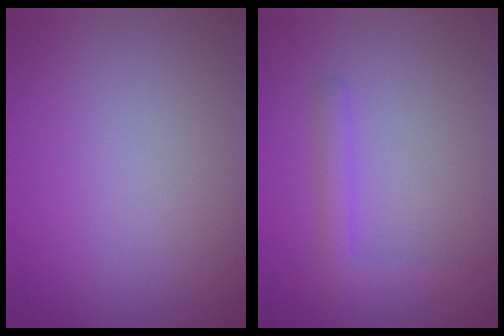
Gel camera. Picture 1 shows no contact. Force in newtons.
{"total": 1.9, "press": 1.9, "slide": 0.1}